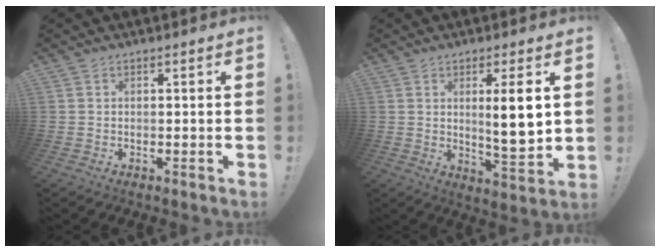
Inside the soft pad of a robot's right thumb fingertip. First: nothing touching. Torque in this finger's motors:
{"motor_torque": [0.07, 0.34, 0.56, 0.39, 0.10]}